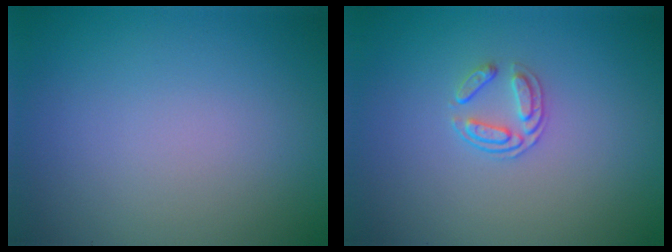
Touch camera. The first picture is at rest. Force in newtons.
{"total": 1.7, "press": 1.3, "slide": 1.1}